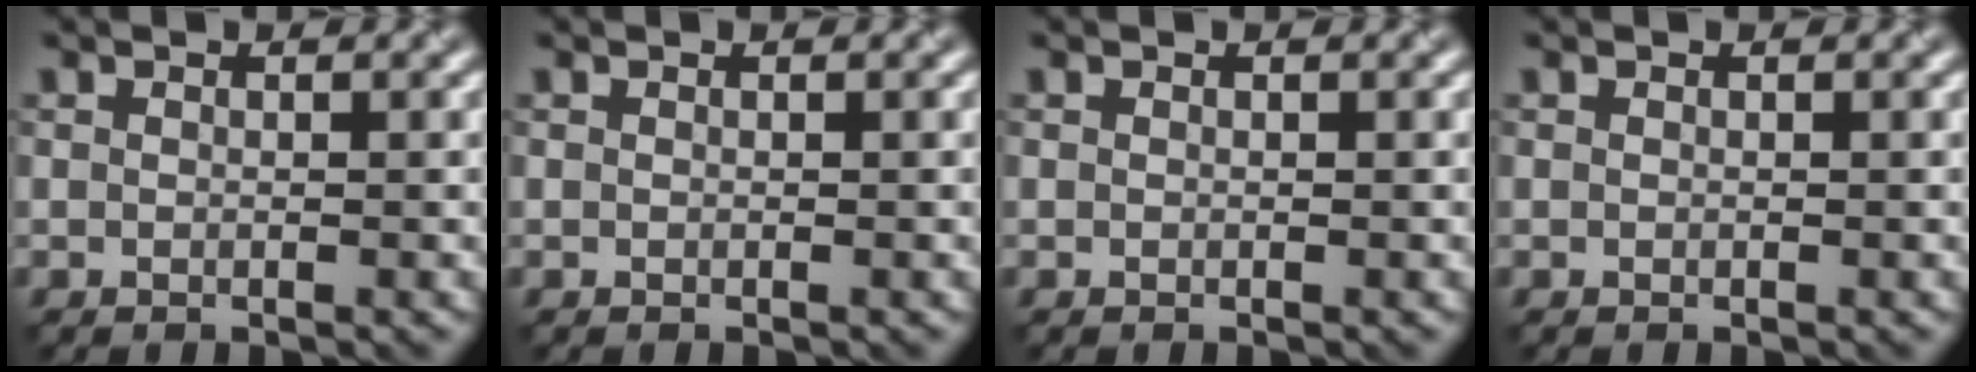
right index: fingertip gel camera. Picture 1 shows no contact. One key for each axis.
{"total": 0.0}
{"total": 0.0}
{"total": 0.0}